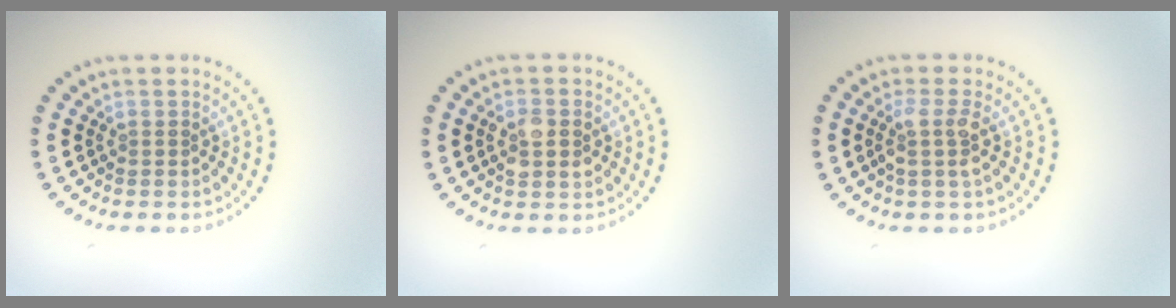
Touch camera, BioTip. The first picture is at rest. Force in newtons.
{"total": 2.7, "press": 2.7, "slide": 0.1}
{"total": 2.1, "press": 1.6, "slide": 1.4}